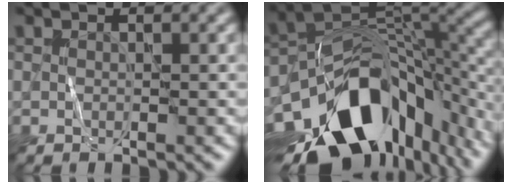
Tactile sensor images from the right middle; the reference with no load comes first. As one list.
[{"total": 16.3, "force": [-8.6, 9.1, 10.5], "torque": [-0.183, 0.006, -0.130]}]